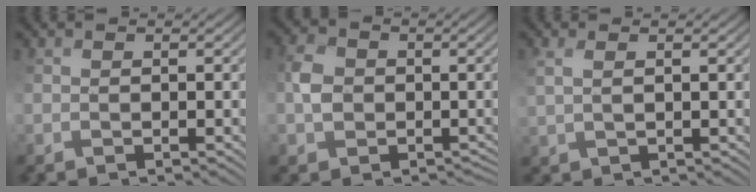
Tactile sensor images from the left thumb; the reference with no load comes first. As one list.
[{"total": 3.7, "force": [-0.2, 3.5, 1.0], "torque": [-0.023, 0.005, -0.018]}, {"total": 2.0, "force": [2.0, -0.2, 0.0], "torque": [-0.001, 0.016, 0.038]}]